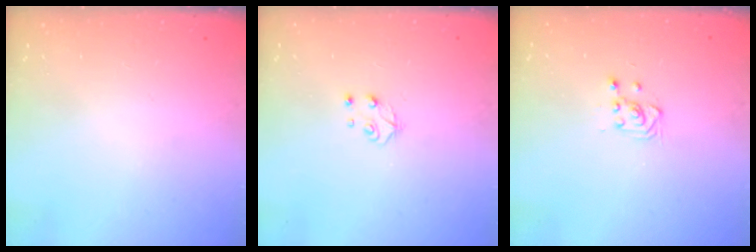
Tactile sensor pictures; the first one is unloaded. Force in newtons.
{"total": 4.9, "press": 4.8, "slide": 0.6}
{"total": 2.8, "press": 2.7, "slide": 0.7}